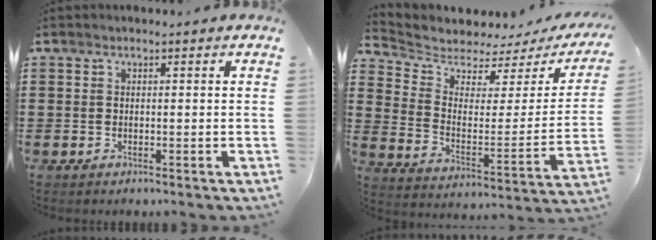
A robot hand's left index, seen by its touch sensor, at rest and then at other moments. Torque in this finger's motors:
{"motor_torque": [0.87, -1.26, 0.06, -0.02]}